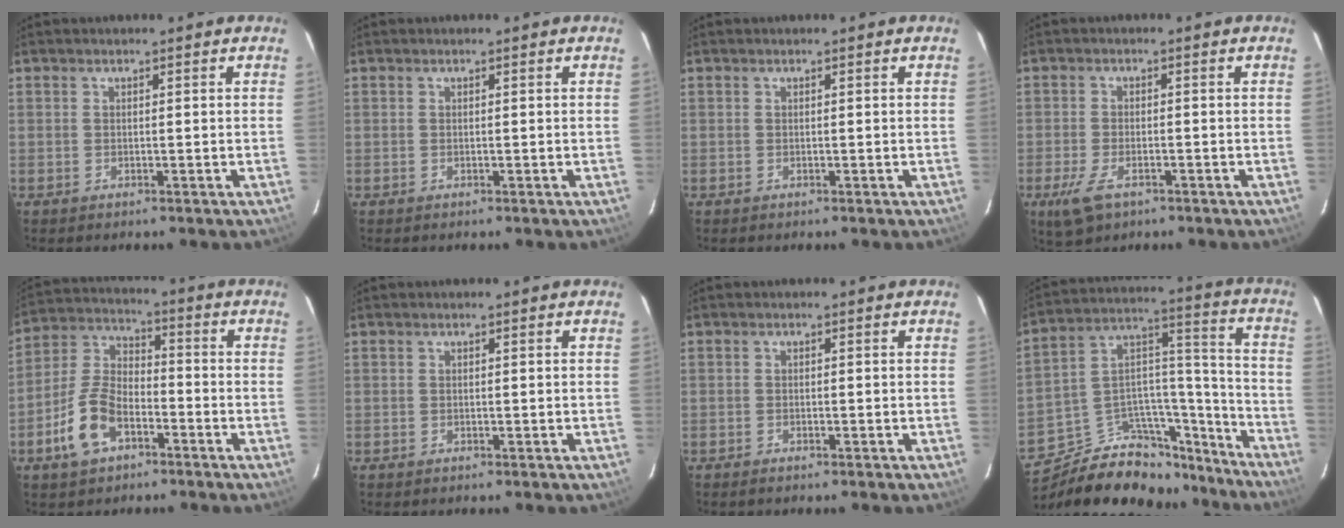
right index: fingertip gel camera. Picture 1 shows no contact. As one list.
[{"total": 0.0}, {"total": 0.0}, {"total": 6.0, "force": [-3.3, 3.0, 4.1], "torque": [-0.104, -0.014, -0.058]}, {"total": 11.1, "force": [-5.7, 6.1, 7.3], "torque": [-0.160, 0.018, -0.106]}, {"total": 0.0}, {"total": 0.7, "force": [-0.6, 0.2, 0.2], "torque": [-0.006, 0.000, -0.013]}, {"total": 23.9, "force": [-18.6, 11.8, 9.2], "torque": [-0.170, 0.084, -0.263]}]